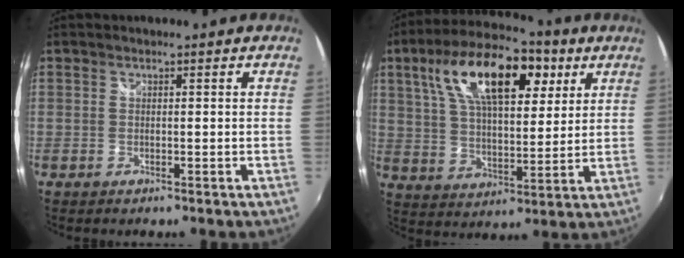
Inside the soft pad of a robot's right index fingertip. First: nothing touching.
{"total": 20.0, "force": [9.0, 8.9, 15.5], "torque": [-0.284, 0.042, 0.148]}